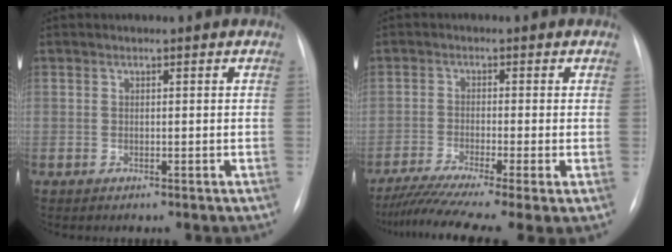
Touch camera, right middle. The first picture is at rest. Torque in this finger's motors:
{"motor_torque": [1.09, -1.05, 0.17, 0.08]}